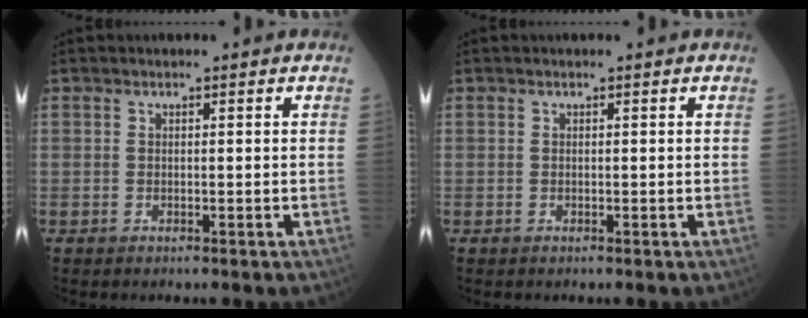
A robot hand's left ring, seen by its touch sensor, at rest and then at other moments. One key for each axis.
{"total": 0.0}